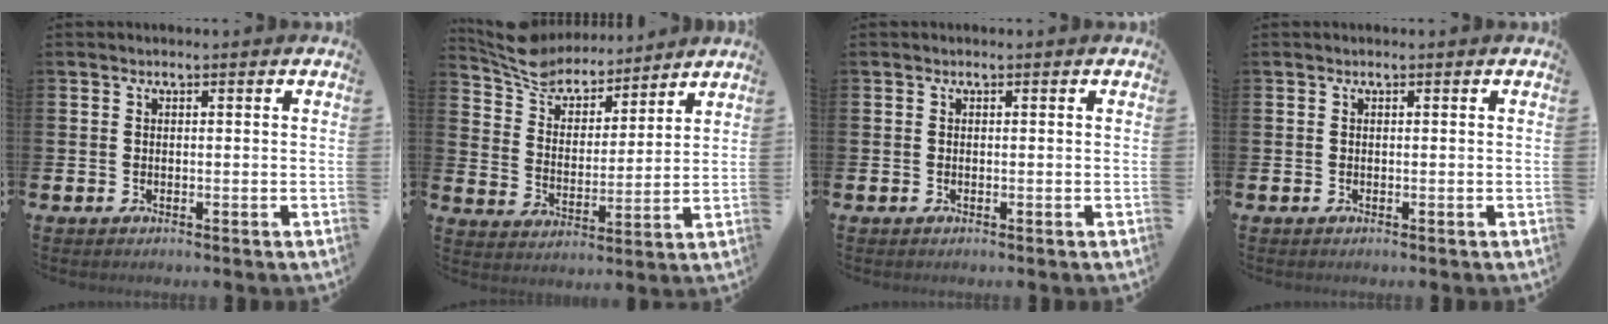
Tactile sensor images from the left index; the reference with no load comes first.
{"total": 8.1, "force": [7.6, 2.6, 1.2], "torque": [-0.064, -0.045, 0.137]}
{"total": 0.0}
{"total": 0.0}